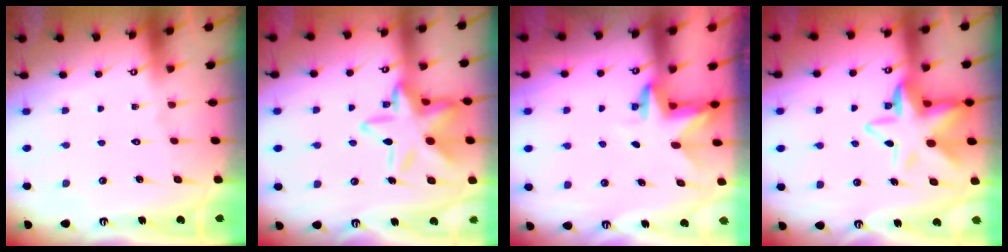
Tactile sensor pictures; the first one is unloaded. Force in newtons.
{"total": 18.0, "press": 18.0, "slide": 1.1}
{"total": 3.4, "press": 3.4, "slide": 0.1}
{"total": 12.2, "press": 11.9, "slide": 2.7}